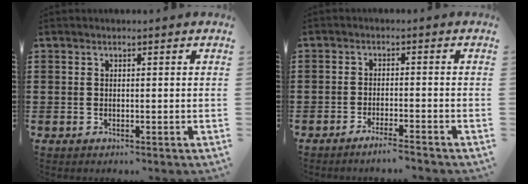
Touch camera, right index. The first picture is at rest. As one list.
[{"total": 2.5, "force": [-2.3, -0.3, 0.9], "torque": [-0.015, 0.000, -0.045]}]